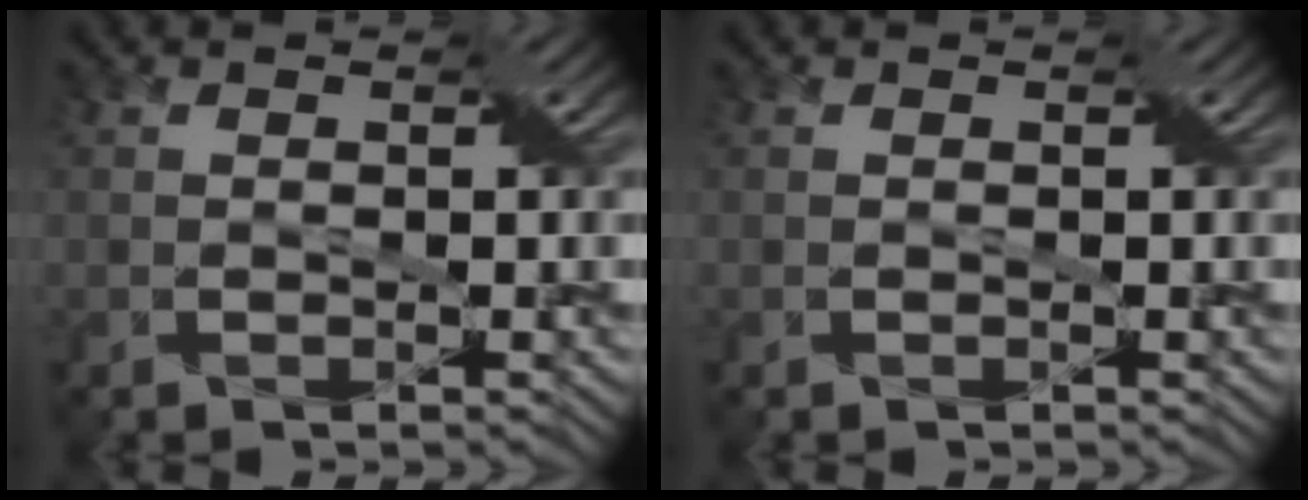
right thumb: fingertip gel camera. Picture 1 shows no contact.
{"total": 0.0}